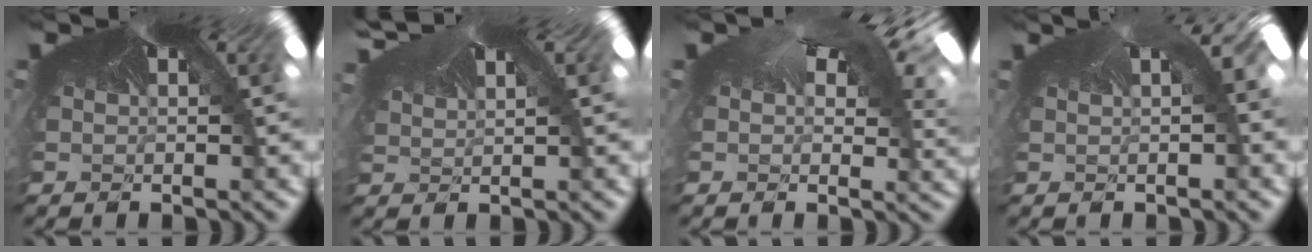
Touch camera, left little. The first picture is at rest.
{"total": 2.0, "force": [1.7, 0.8, 0.7], "torque": [-0.049, 0.019, 0.030]}
{"total": 2.4, "force": [1.7, 1.6, -0.4], "torque": [-0.035, 0.013, 0.018]}
{"total": 0.8, "force": [-0.2, 0.5, -0.6], "torque": [0.006, 0.012, -0.005]}